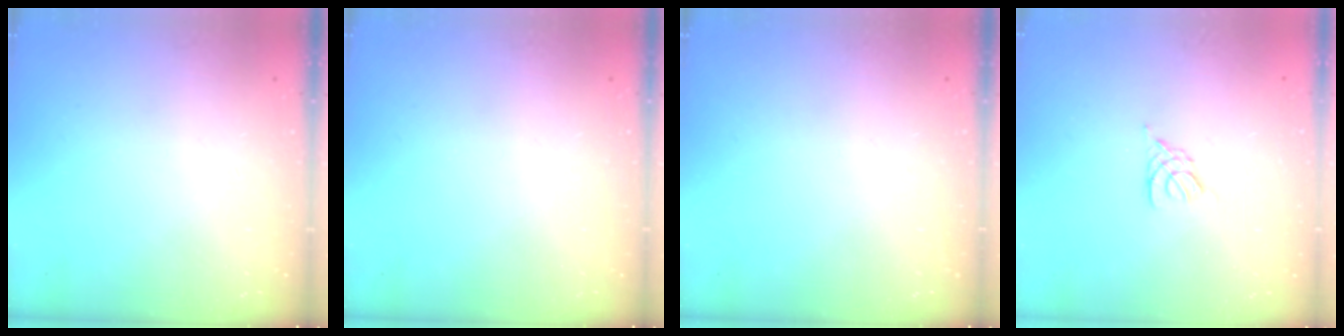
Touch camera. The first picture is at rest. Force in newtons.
{"total": 0.0}
{"total": 0.0}
{"total": 2.3, "press": 2.3, "slide": 0.5}